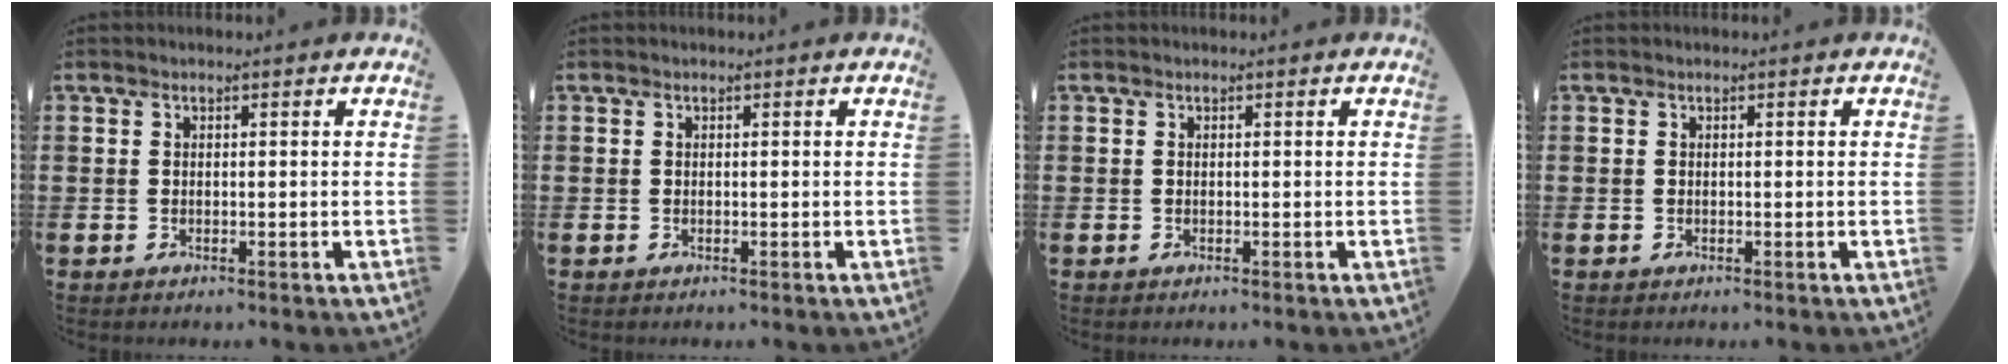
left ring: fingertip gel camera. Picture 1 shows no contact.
{"total": 0.0}
{"total": 0.0}
{"total": 0.0}